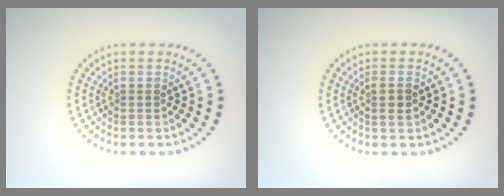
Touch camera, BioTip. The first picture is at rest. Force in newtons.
{"total": 1.3, "press": 1.2, "slide": 0.5}